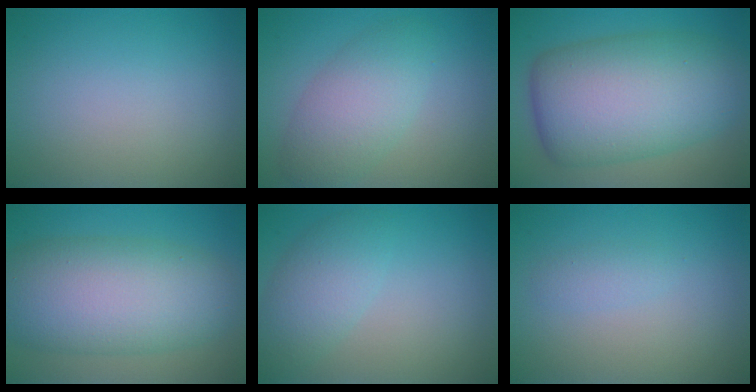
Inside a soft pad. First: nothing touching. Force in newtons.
{"total": 4.7, "press": 4.7, "slide": 0.1}
{"total": 12.2, "press": 12.2, "slide": 0.2}
{"total": 10.5, "press": 10.5, "slide": 0.2}
{"total": 3.6, "press": 3.6, "slide": 0.1}
{"total": 1.1, "press": 1.0, "slide": 0.1}